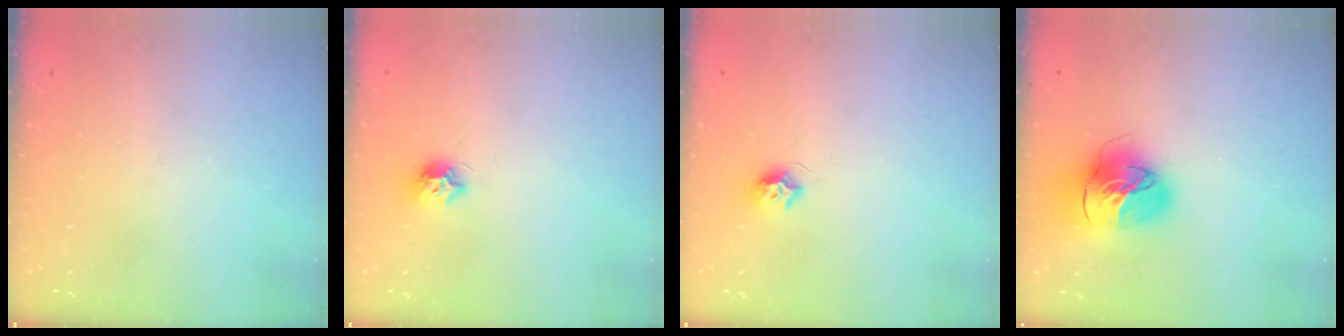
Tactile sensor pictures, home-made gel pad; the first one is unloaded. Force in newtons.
{"total": 7.1, "press": 7.1, "slide": 0.2}
{"total": 7.3, "press": 7.3, "slide": 0.4}
{"total": 17.2, "press": 17.1, "slide": 2.0}